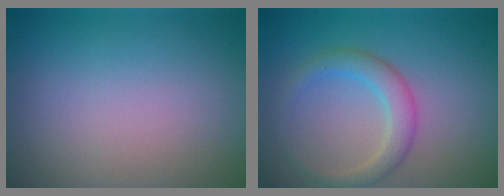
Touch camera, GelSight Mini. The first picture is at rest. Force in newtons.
{"total": 2.8, "press": 2.8, "slide": 0.2}